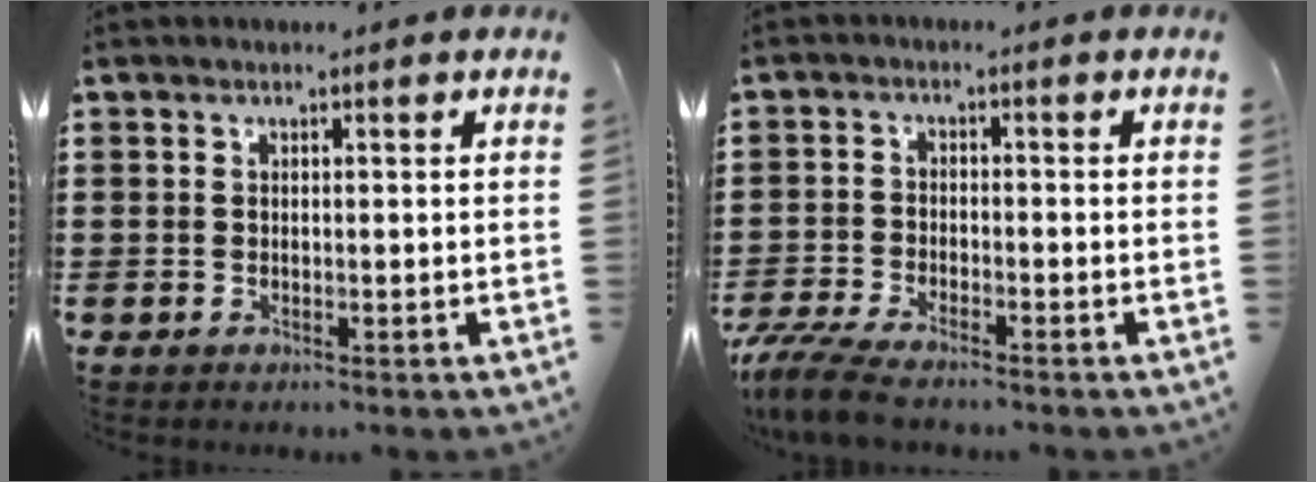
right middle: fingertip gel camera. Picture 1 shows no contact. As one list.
[{"total": 5.1, "force": [-4.5, 0.5, 2.3], "torque": [-0.073, -0.018, -0.095]}]